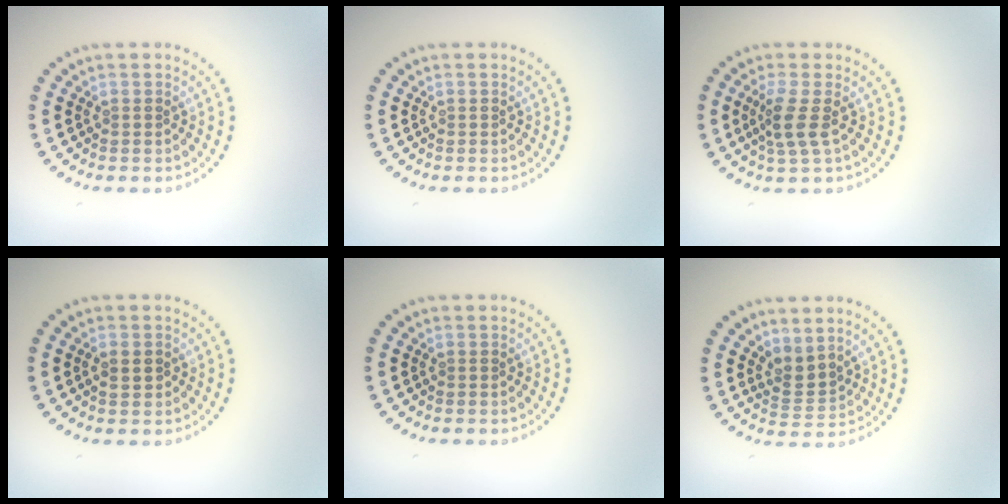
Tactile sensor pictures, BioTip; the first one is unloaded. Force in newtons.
{"total": 0.0}
{"total": 2.5, "press": 1.9, "slide": 1.6}
{"total": 1.1, "press": 1.1, "slide": 0.2}
{"total": 0.0}
{"total": 2.3, "press": 1.5, "slide": 1.7}